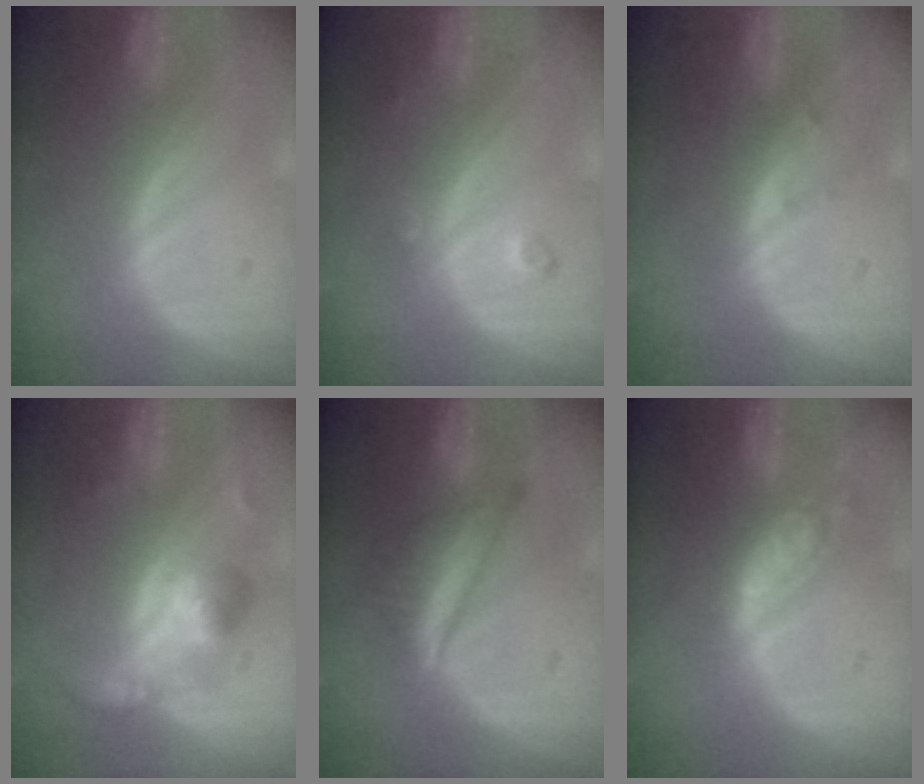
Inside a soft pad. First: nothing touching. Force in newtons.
{"total": 2.5, "press": 2.1, "slide": 1.3}
{"total": 0.9, "press": 0.6, "slide": 0.6}
{"total": 5.4, "press": 5.3, "slide": 1.4}
{"total": 5.9, "press": 5.7, "slide": 1.6}
{"total": 5.5, "press": 5.0, "slide": 2.4}